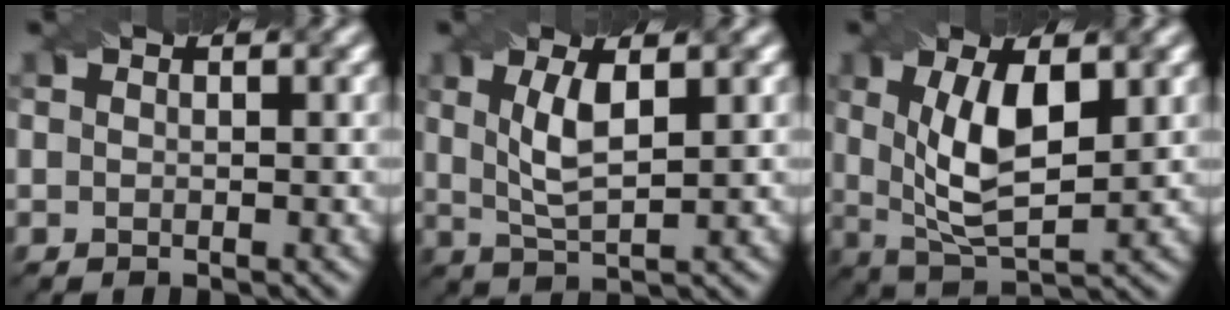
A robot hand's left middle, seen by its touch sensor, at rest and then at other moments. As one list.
[{"total": 4.0, "force": [1.0, 1.3, 3.6], "torque": [-0.078, -0.001, 0.023]}, {"total": 6.9, "force": [1.3, 2.8, 6.2], "torque": [-0.123, -0.005, 0.025]}]